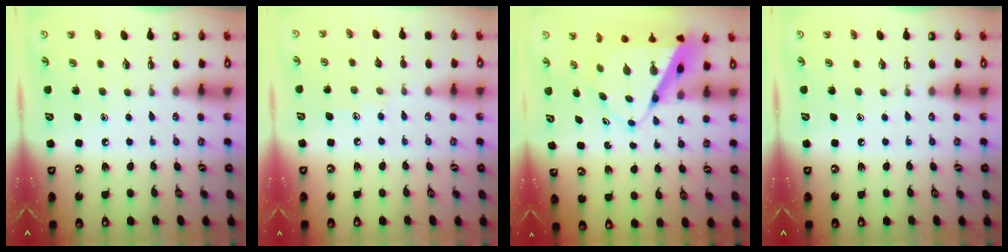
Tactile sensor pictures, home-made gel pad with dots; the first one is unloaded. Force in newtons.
{"total": 5.7, "press": 5.7, "slide": 0.5}
{"total": 9.4, "press": 9.4, "slide": 0.8}
{"total": 0.0}